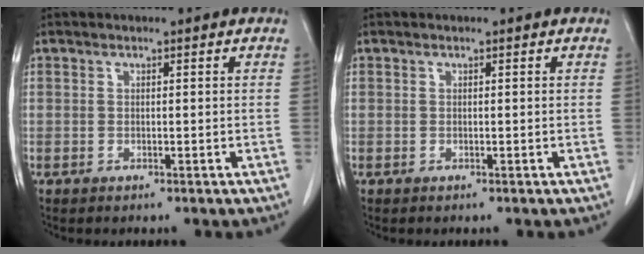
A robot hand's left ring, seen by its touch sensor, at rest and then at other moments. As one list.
[{"total": 0.0}]